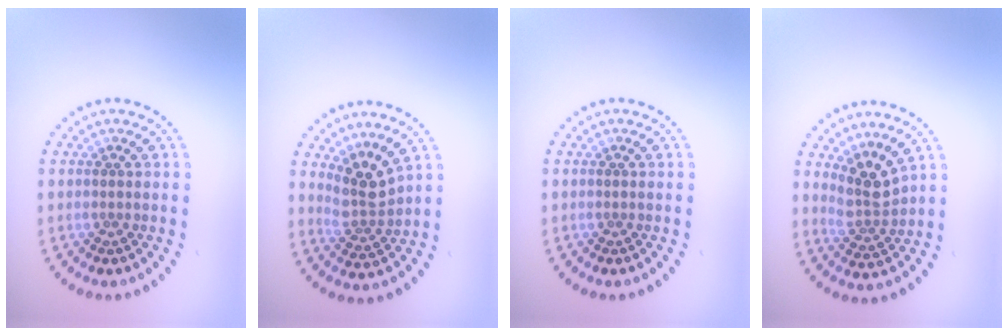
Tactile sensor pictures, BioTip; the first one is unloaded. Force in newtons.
{"total": 3.0, "press": 2.3, "slide": 2.0}
{"total": 0.0}
{"total": 3.0, "press": 2.3, "slide": 2.0}